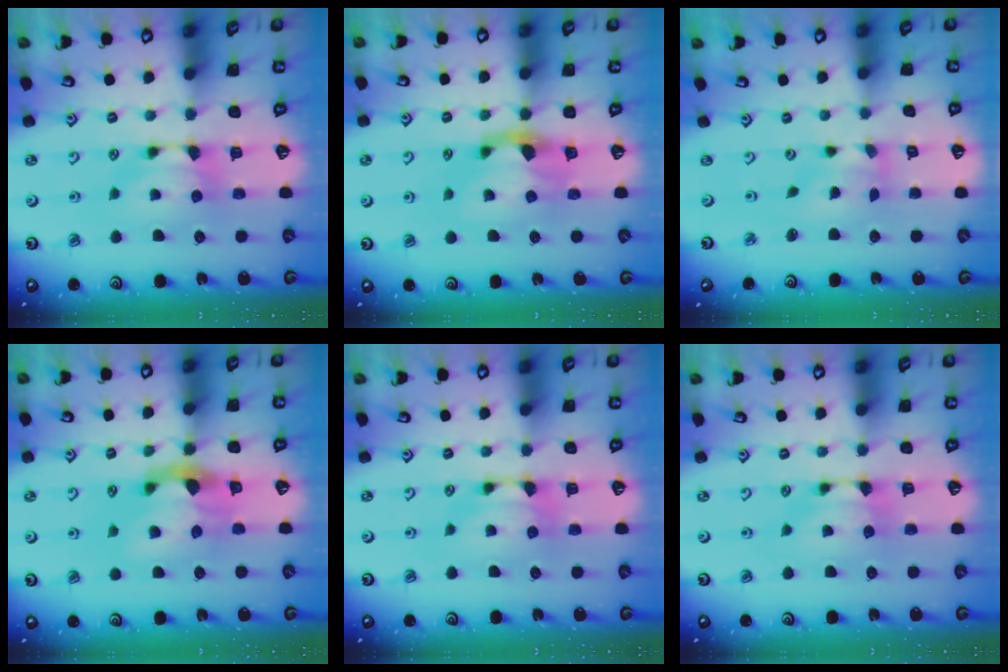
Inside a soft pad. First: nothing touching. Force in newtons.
{"total": 1.9, "press": 1.3, "slide": 1.4}
{"total": 1.4, "press": 0.8, "slide": 1.2}
{"total": 4.9, "press": 4.4, "slide": 2.0}
{"total": 0.0}
{"total": 0.0}